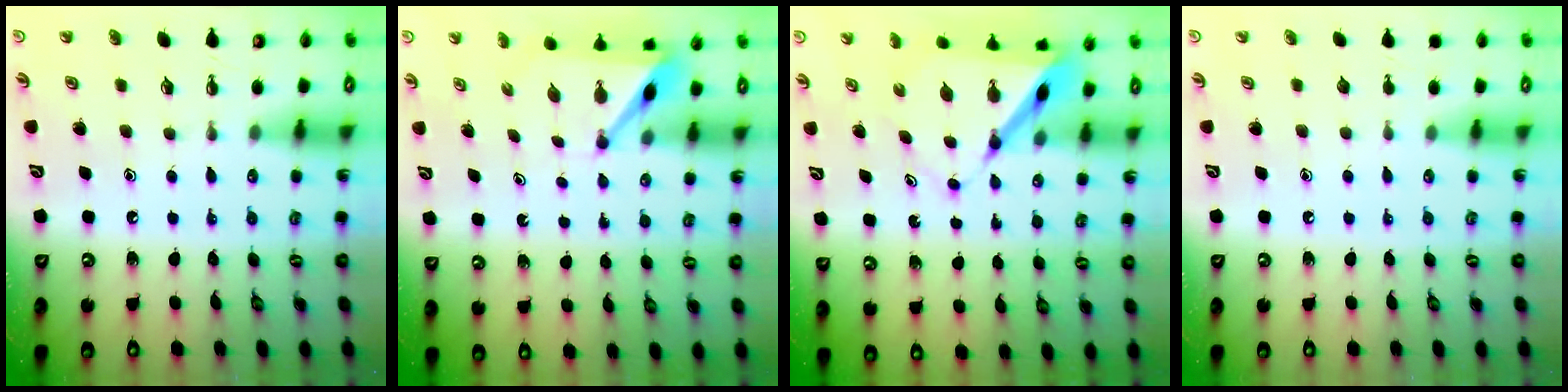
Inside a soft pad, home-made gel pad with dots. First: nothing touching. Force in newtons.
{"total": 5.2, "press": 5.1, "slide": 0.5}
{"total": 7.4, "press": 7.4, "slide": 0.6}
{"total": 0.0}